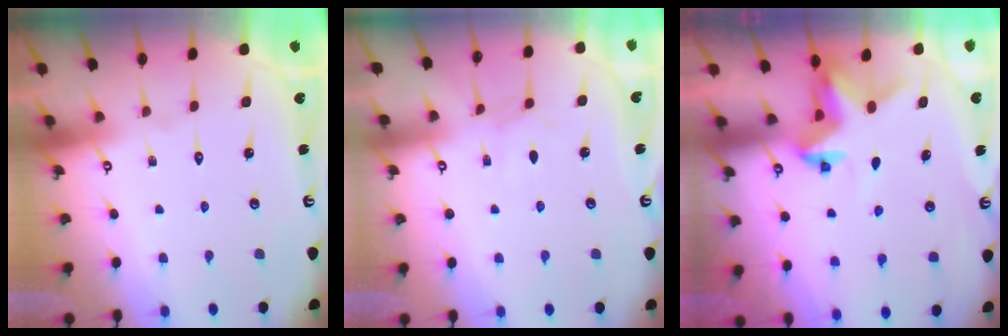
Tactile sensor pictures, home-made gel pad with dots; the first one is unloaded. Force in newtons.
{"total": 3.0, "press": 2.9, "slide": 0.4}
{"total": 3.0, "press": 3.0, "slide": 0.0}